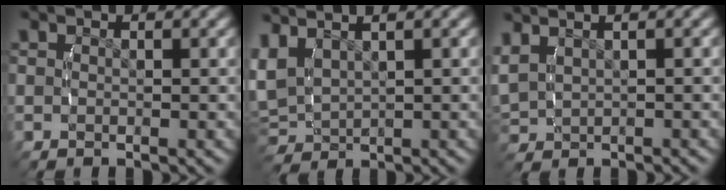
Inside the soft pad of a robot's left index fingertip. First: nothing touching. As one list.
[{"total": 5.7, "force": [1.2, 4.7, 2.9], "torque": [-0.099, -0.017, 0.030]}, {"total": 3.9, "force": [1.4, 2.8, 2.3], "torque": [-0.056, 0.011, 0.026]}]